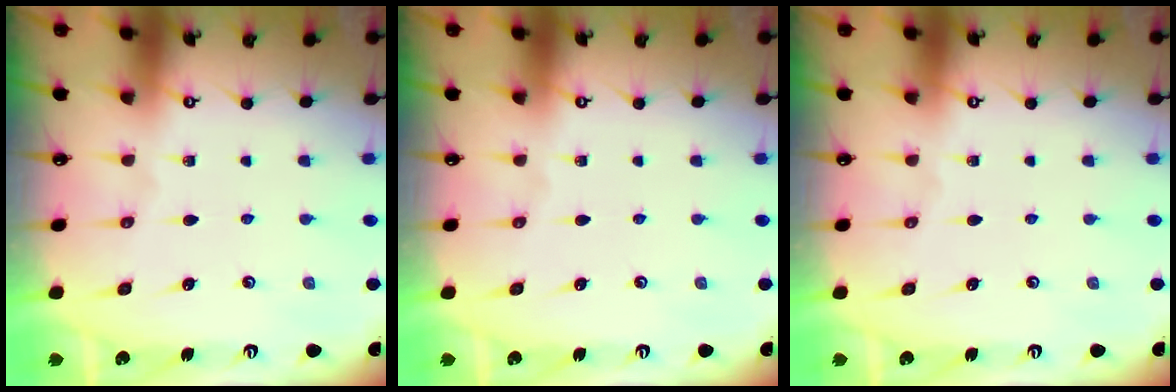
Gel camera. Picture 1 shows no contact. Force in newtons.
{"total": 0.0}
{"total": 0.0}